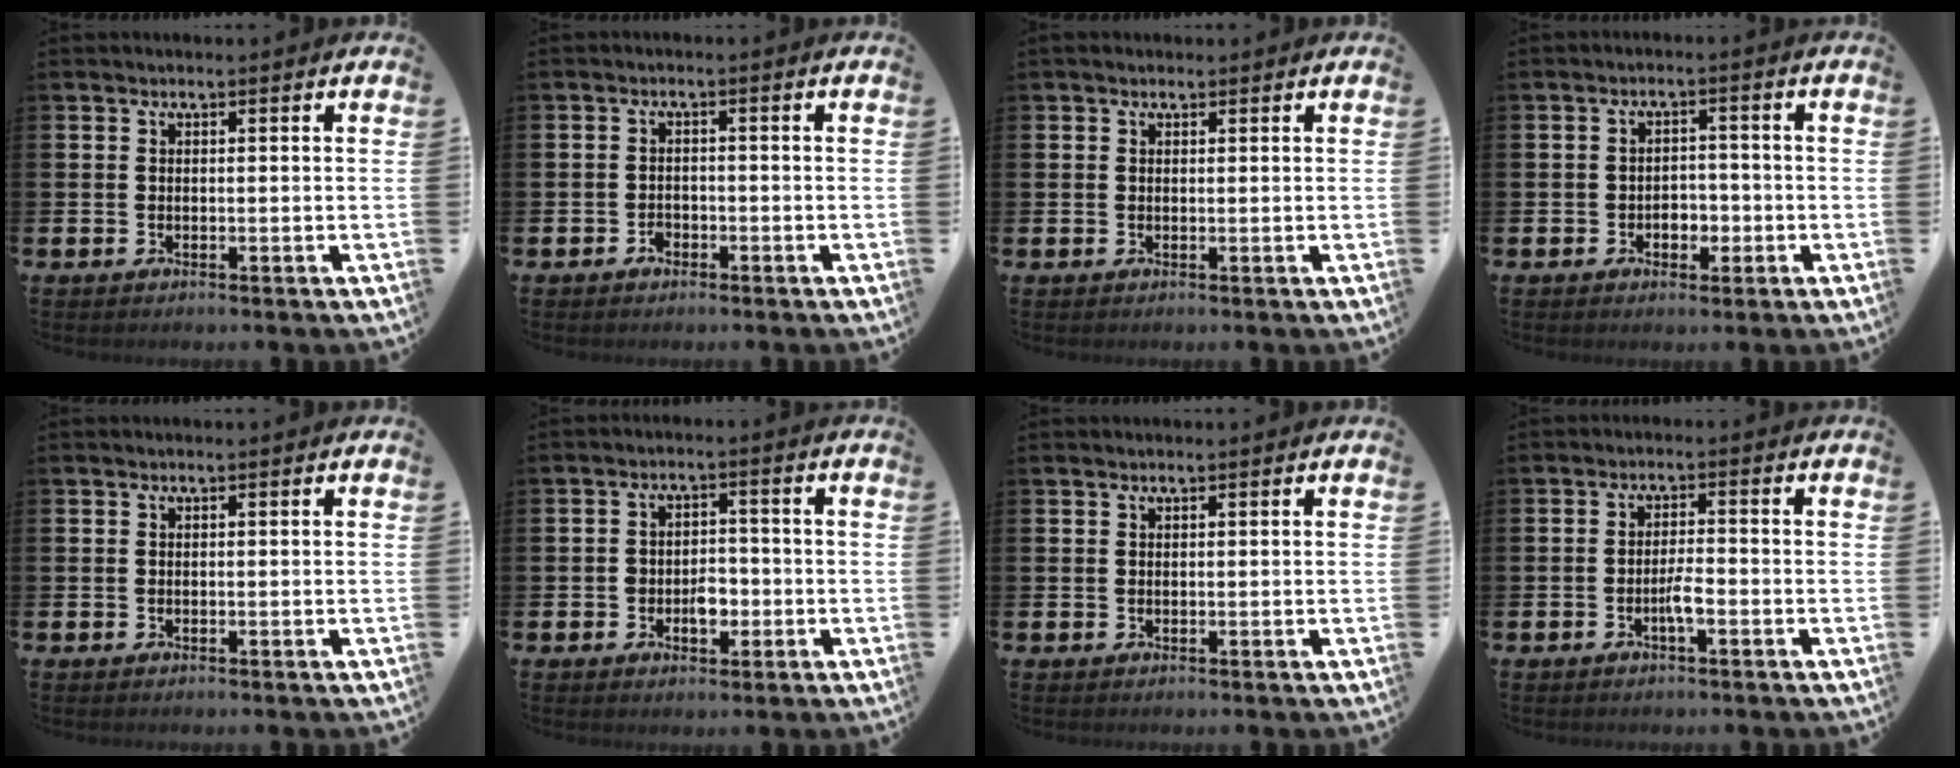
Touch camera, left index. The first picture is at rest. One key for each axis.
{"total": 1.5, "fx": -1.0, "fy": 1.1, "fz": 0.4, "tx": -0.017, "ty": 0.004, "tz": -0.019}
{"total": 0.6, "fx": 0.4, "fy": 0.4, "fz": 0.1, "tx": 0.010, "ty": 0.000, "tz": 0.004}
{"total": 2.6, "fx": -1.3, "fy": 1.9, "fz": 1.1, "tx": -0.012, "ty": -0.001, "tz": -0.031}
{"total": 0.0}
{"total": 3.2, "fx": -1.3, "fy": 2.3, "fz": 1.9, "tx": -0.026, "ty": 0.001, "tz": -0.031}
{"total": 0.0}
{"total": 2.4, "fx": -1.3, "fy": 0.4, "fz": 2.0, "tx": -0.038, "ty": 0.002, "tz": -0.023}